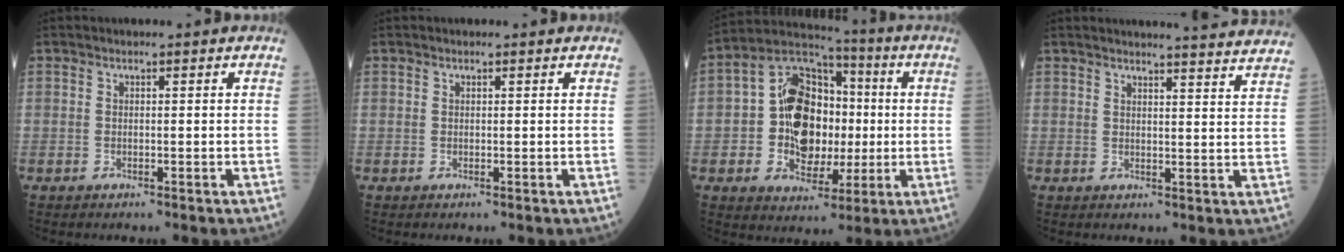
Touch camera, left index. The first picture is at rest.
{"total": 0.0}
{"total": 13.8, "force": [-0.4, 9.9, 9.6], "torque": [-0.185, 0.037, -0.003]}
{"total": 11.1, "force": [10.9, -0.7, 2.0], "torque": [-0.020, -0.049, 0.106]}